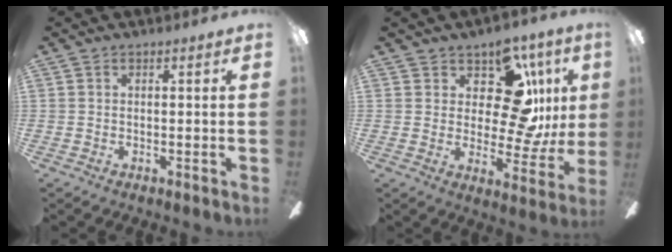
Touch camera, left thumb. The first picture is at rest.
{"total": 14.7, "force": [7.0, 7.3, 10.7], "torque": [-0.160, -0.051, 0.123]}